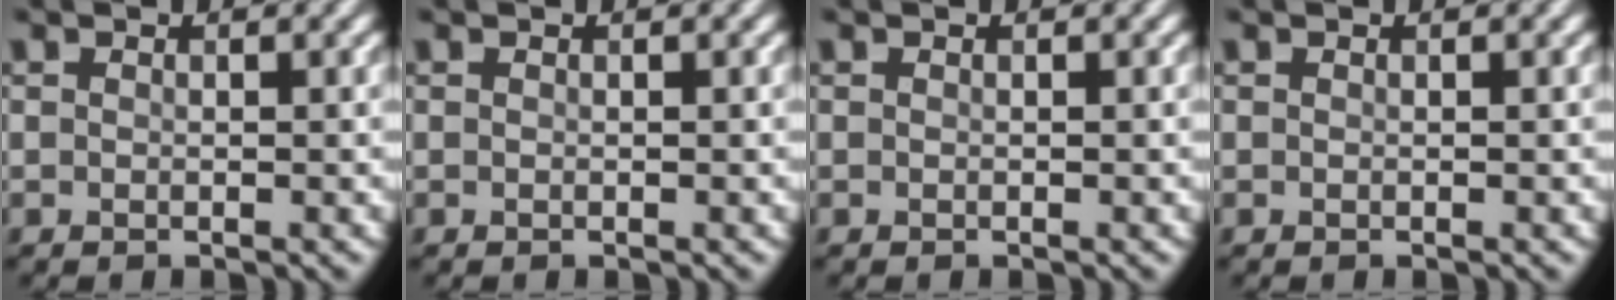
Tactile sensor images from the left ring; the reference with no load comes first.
{"total": 0.0}
{"total": 0.0}
{"total": 0.0}